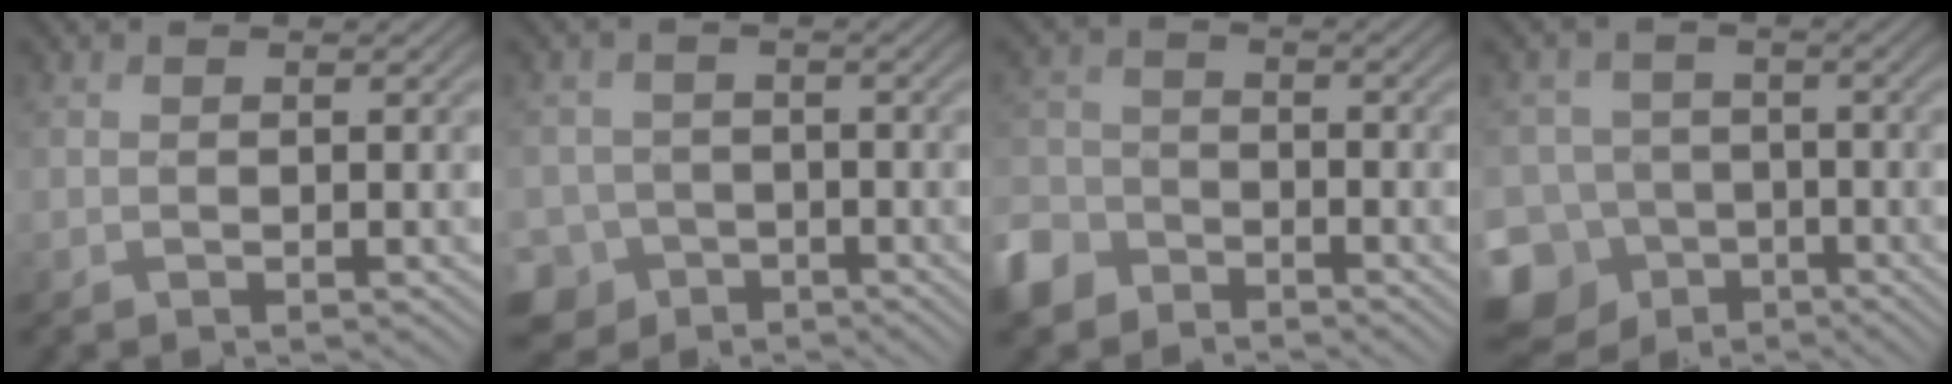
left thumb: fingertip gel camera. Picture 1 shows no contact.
{"total": 6.5, "force": [-4.1, 5.0, 0.9], "torque": [-0.029, -0.026, -0.078]}
{"total": 6.7, "force": [-5.1, 4.0, 1.6], "torque": [-0.046, -0.011, -0.120]}
{"total": 12.6, "force": [-8.0, 9.4, 2.3], "torque": [-0.077, -0.038, -0.137]}